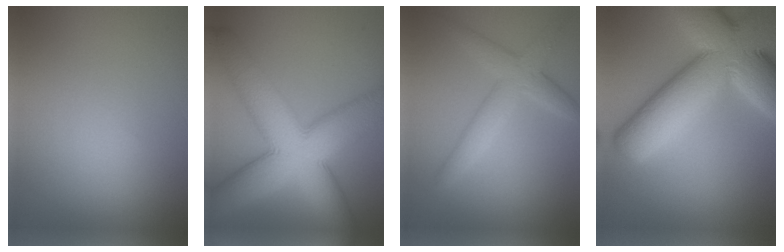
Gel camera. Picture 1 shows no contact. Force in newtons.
{"total": 13.3, "press": 13.2, "slide": 0.6}
{"total": 3.8, "press": 3.8, "slide": 0.1}
{"total": 13.8, "press": 13.8, "slide": 0.6}